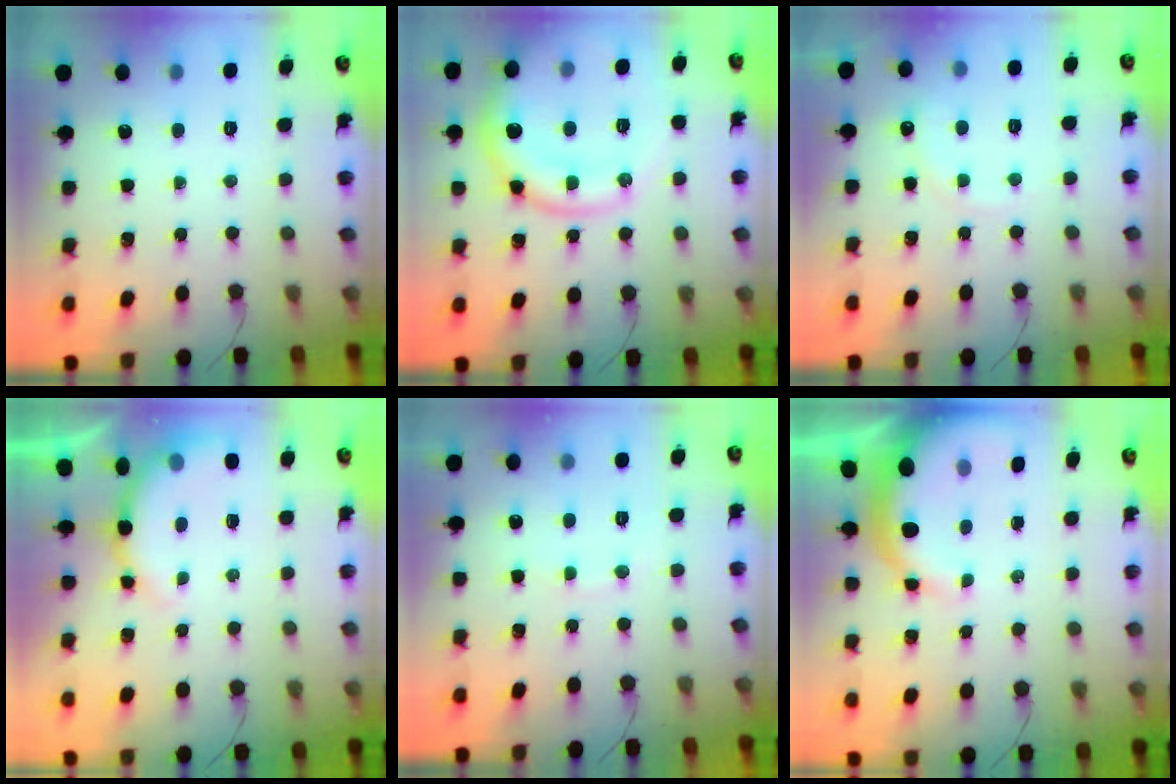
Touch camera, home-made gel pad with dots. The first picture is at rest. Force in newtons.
{"total": 15.6, "press": 15.5, "slide": 1.1}
{"total": 7.9, "press": 7.7, "slide": 1.6}
{"total": 8.8, "press": 8.7, "slide": 1.1}
{"total": 5.4, "press": 5.3, "slide": 1.4}
{"total": 9.6, "press": 9.4, "slide": 1.8}